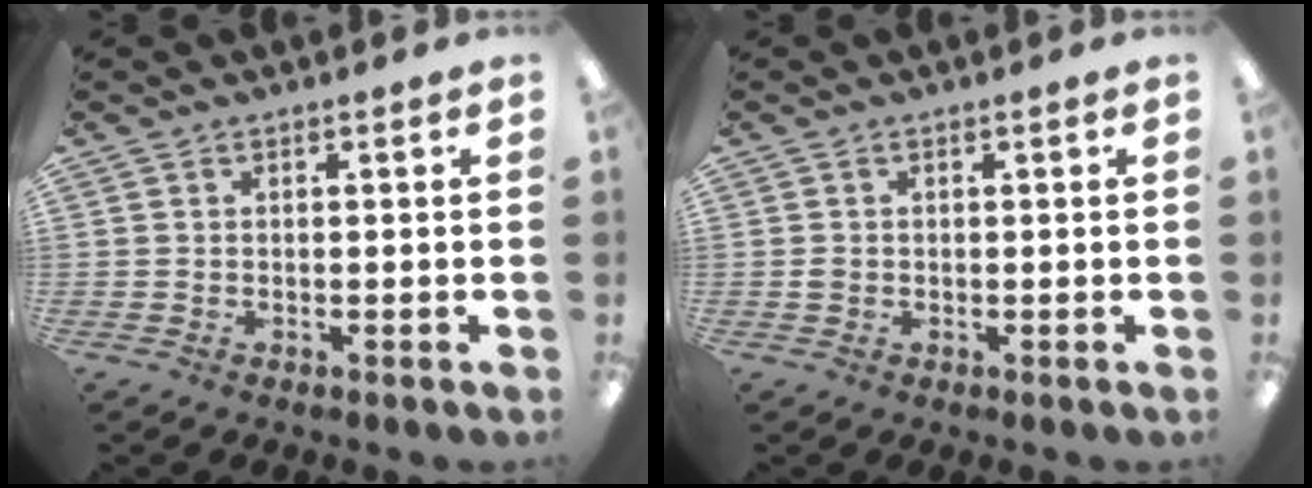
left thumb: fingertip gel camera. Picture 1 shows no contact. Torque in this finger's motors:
{"motor_torque": [0.15, 0.35, 0.34, -0.09, -0.02]}